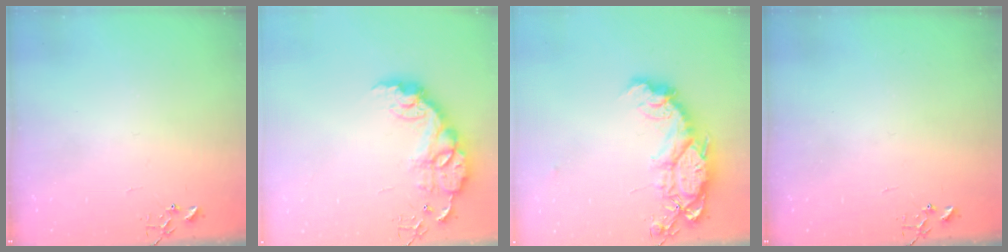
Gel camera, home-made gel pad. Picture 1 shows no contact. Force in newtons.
{"total": 15.4, "press": 15.4, "slide": 1.1}
{"total": 15.7, "press": 15.6, "slide": 0.9}
{"total": 0.0}